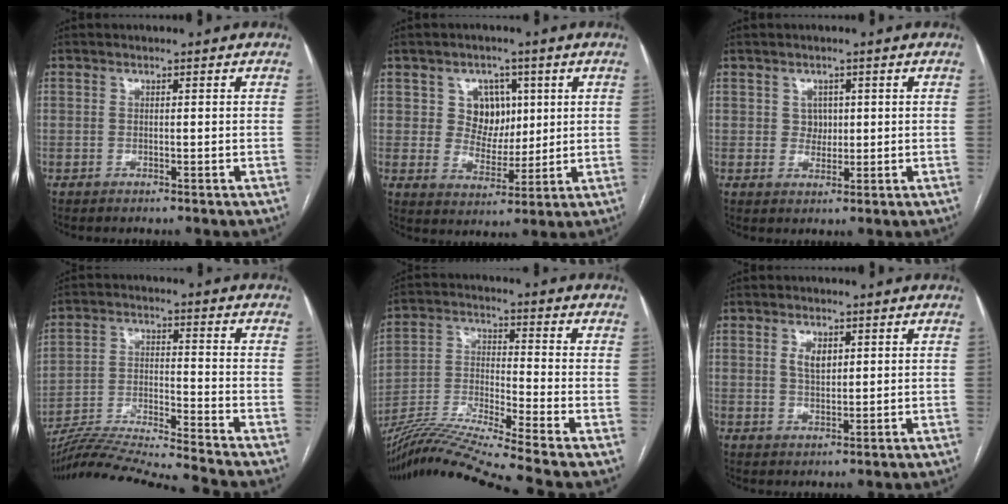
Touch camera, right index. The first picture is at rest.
{"total": 6.4, "force": [2.1, 5.4, 2.5], "torque": [-0.036, 0.011, 0.045]}
{"total": 2.4, "force": [0.6, 2.1, 1.1], "torque": [-0.012, -0.001, 0.011]}
{"total": 15.8, "force": [-14.8, -2.9, 4.9], "torque": [-0.071, -0.006, -0.248]}
{"total": 15.3, "force": [-13.1, -2.9, 7.4], "torque": [-0.146, -0.012, -0.236]}
{"total": 3.3, "force": [1.2, 1.7, 2.5], "torque": [-0.048, 0.001, 0.024]}